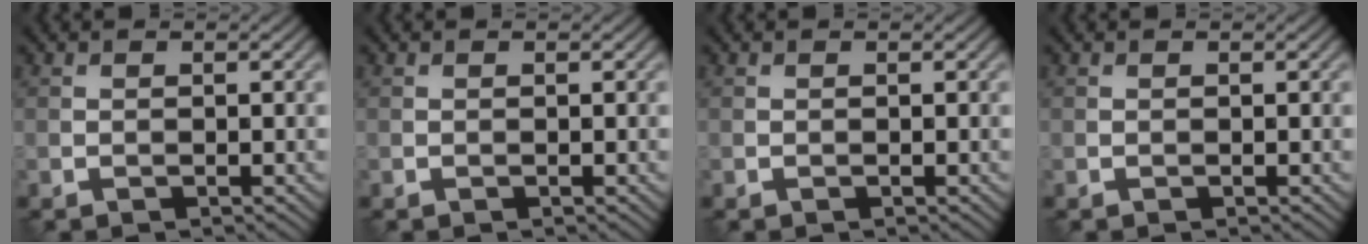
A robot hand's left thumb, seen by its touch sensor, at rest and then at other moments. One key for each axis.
{"total": 0.0}
{"total": 0.0}
{"total": 0.0}